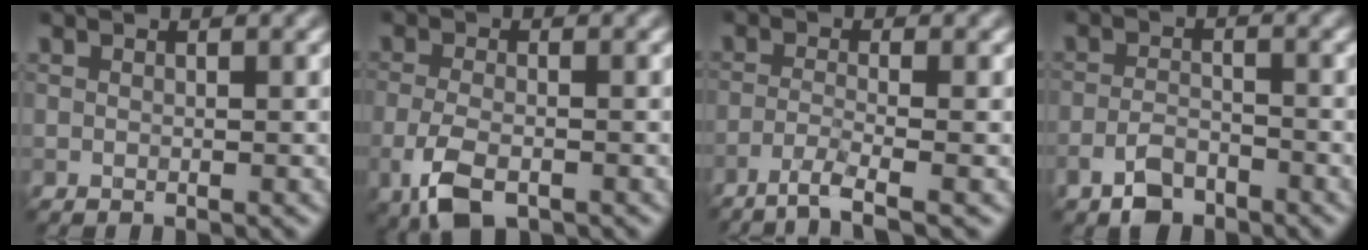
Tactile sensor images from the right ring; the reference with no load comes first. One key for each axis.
{"total": 4.8, "fx": -2.4, "fy": 2.1, "fz": 3.6, "tx": -0.086, "ty": -0.013, "tz": -0.052}
{"total": 3.1, "fx": -2.0, "fy": 0.3, "fz": 2.3, "tx": -0.040, "ty": 0.000, "tz": -0.054}
{"total": 3.3, "fx": -2.4, "fy": 1.4, "fz": 1.6, "tx": -0.030, "ty": 0.001, "tz": -0.055}